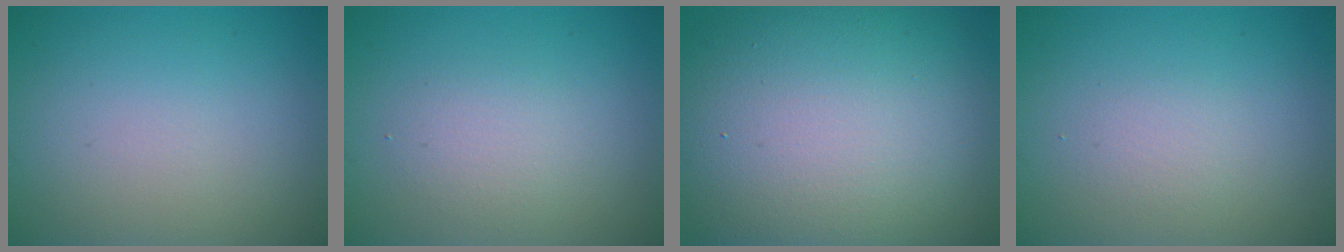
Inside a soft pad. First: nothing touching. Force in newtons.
{"total": 1.9, "press": 1.9, "slide": 0.1}
{"total": 17.0, "press": 16.9, "slide": 1.2}
{"total": 1.2, "press": 1.2, "slide": 0.0}